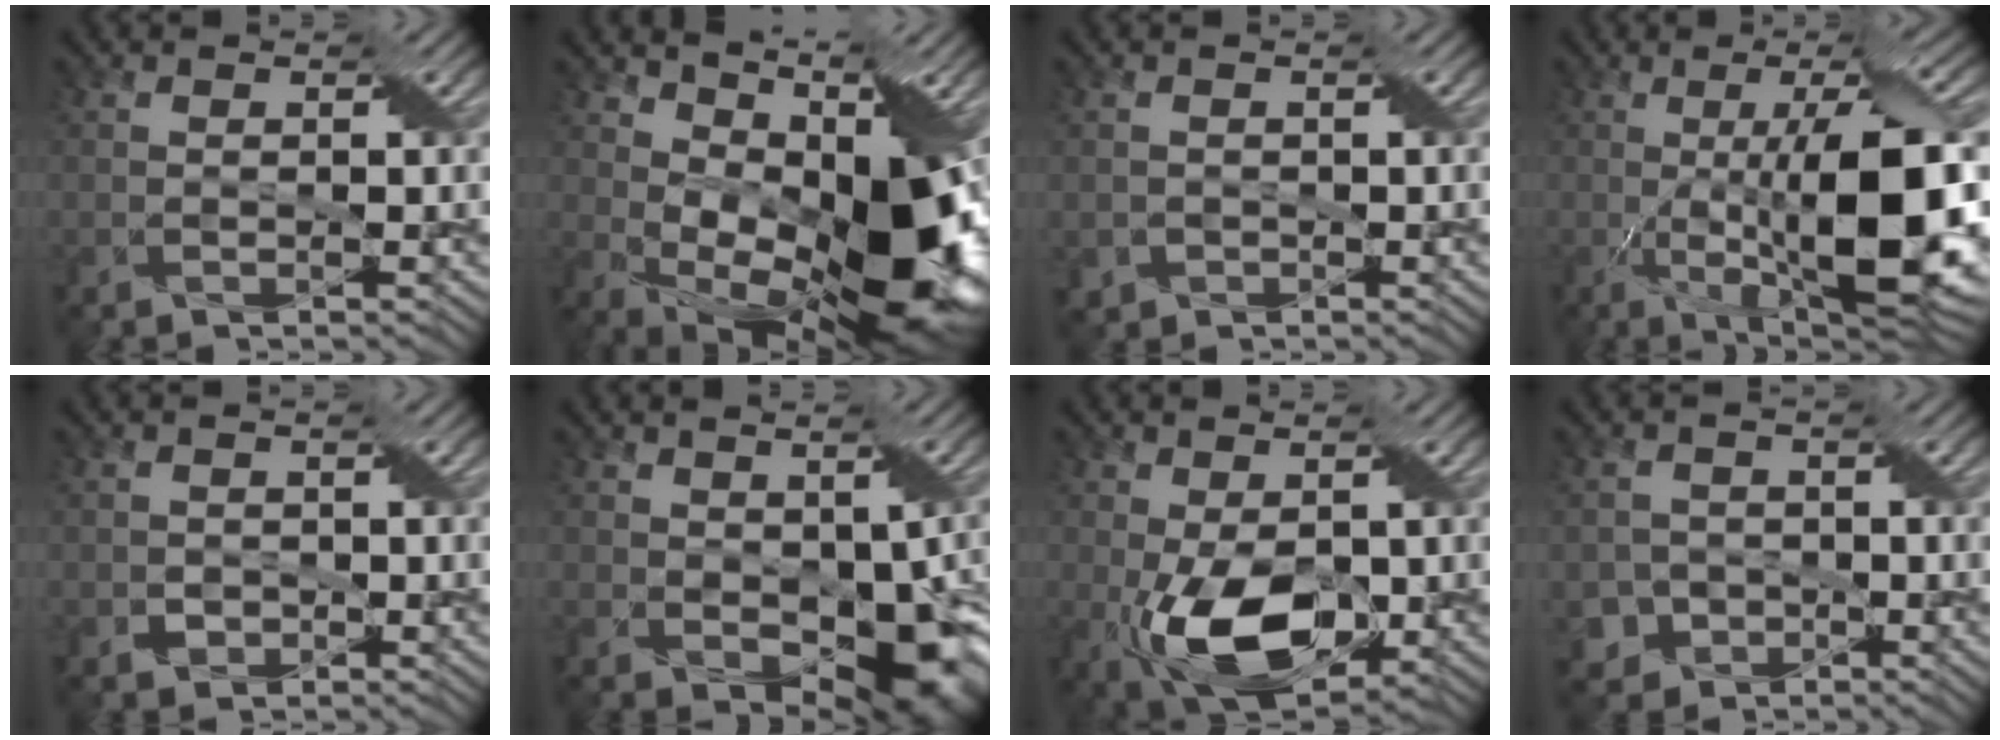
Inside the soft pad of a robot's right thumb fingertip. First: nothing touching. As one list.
[{"total": 16.2, "force": [1.6, 9.0, 13.4], "torque": [-0.197, -0.011, 0.043]}, {"total": 1.3, "force": [-0.6, 1.2, 0.1], "torque": [-0.008, -0.007, -0.010]}, {"total": 15.8, "force": [-2.0, 4.4, 15.1], "torque": [-0.225, 0.004, -0.033]}, {"total": 1.6, "force": [-0.6, 1.4, 0.2], "torque": [-0.007, -0.006, -0.009]}, {"total": 8.8, "force": [-0.8, 5.4, 6.8], "torque": [-0.103, -0.025, 0.001]}, {"total": 9.5, "force": [-2.3, 5.3, 7.5], "torque": [-0.162, -0.018, -0.035]}, {"total": 3.3, "force": [-1.5, 2.9, 0.4], "torque": [-0.010, -0.005, -0.027]}]